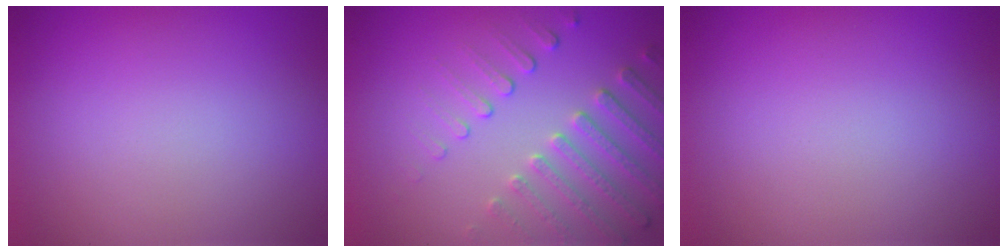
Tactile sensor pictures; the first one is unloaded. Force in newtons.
{"total": 4.5, "press": 3.5, "slide": 2.8}
{"total": 0.0}